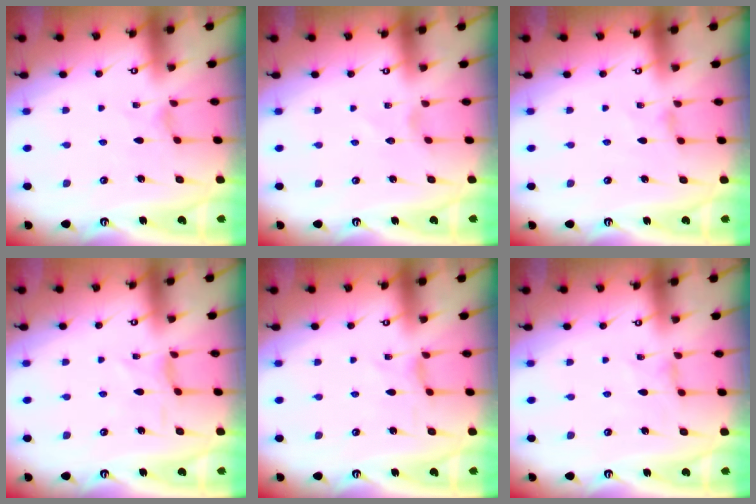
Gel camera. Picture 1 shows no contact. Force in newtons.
{"total": 0.8, "press": 0.8, "slide": 0.1}
{"total": 0.7, "press": 0.6, "slide": 0.3}
{"total": 1.0, "press": 1.0, "slide": 0.4}
{"total": 0.0}
{"total": 1.0, "press": 1.0, "slide": 0.2}